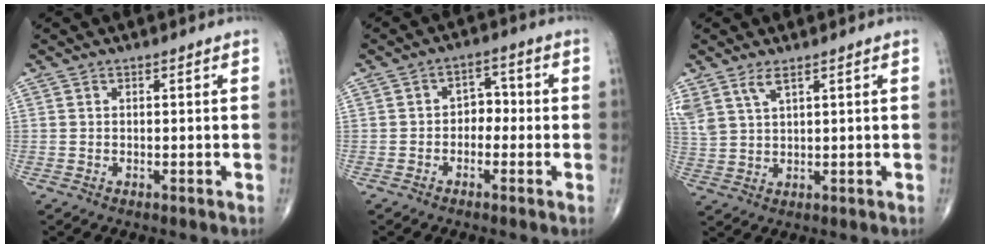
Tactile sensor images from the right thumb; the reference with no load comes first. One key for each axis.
{"total": 4.0, "fx": -0.9, "fy": 3.1, "fz": 2.4, "tx": -0.010, "ty": 0.021, "tz": -0.027}
{"total": 5.5, "fx": 3.6, "fy": 2.1, "fz": 3.6, "tx": -0.082, "ty": -0.008, "tz": 0.080}